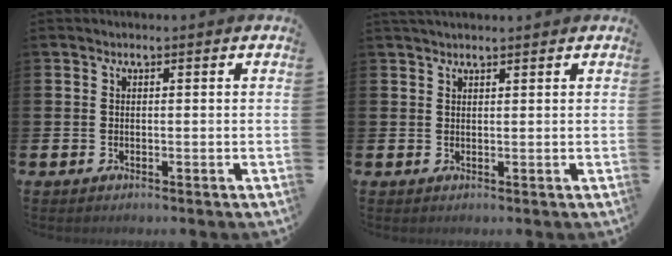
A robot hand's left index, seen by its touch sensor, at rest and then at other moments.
{"total": 1.3, "force": [1.2, 0.1, 0.4], "torque": [-0.009, 0.001, 0.022]}